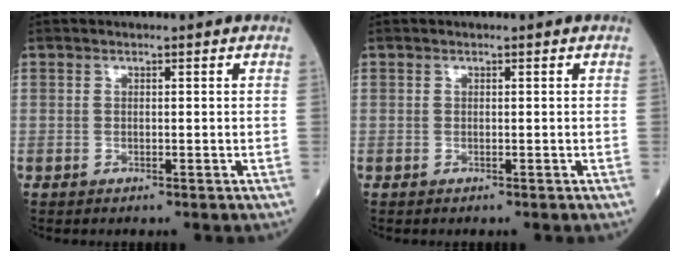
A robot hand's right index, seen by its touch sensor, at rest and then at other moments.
{"total": 0.0}